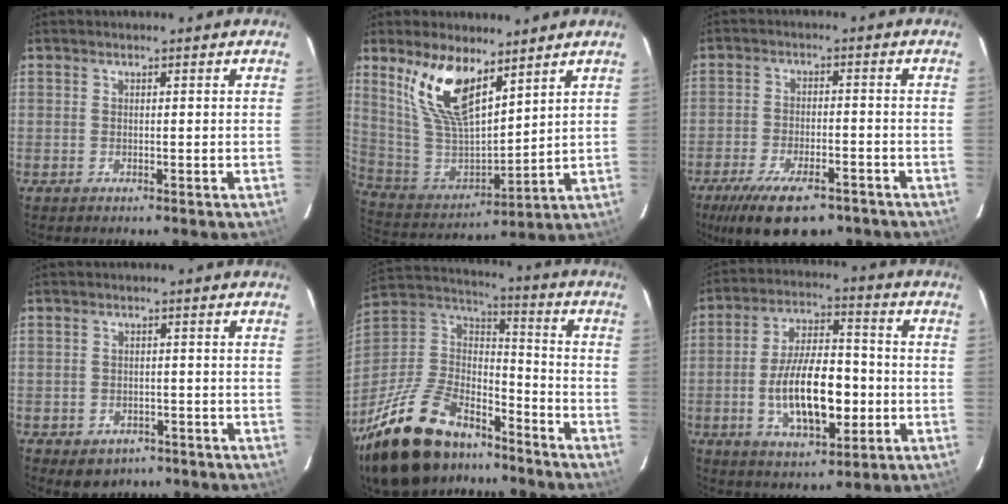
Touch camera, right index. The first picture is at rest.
{"total": 15.6, "force": [9.6, 6.4, 10.4], "torque": [-0.204, 0.003, 0.205]}
{"total": 14.3, "force": [-10.0, 5.4, 8.7], "torque": [-0.183, -0.027, -0.157]}
{"total": 5.4, "force": [-3.3, 3.9, 1.8], "torque": [-0.040, 0.003, -0.034]}
{"total": 29.7, "force": [-21.1, 13.9, 15.6], "torque": [-0.328, 0.002, -0.334]}
{"total": 15.6, "force": [-3.4, 6.8, 13.6], "torque": [-0.254, 0.006, -0.049]}